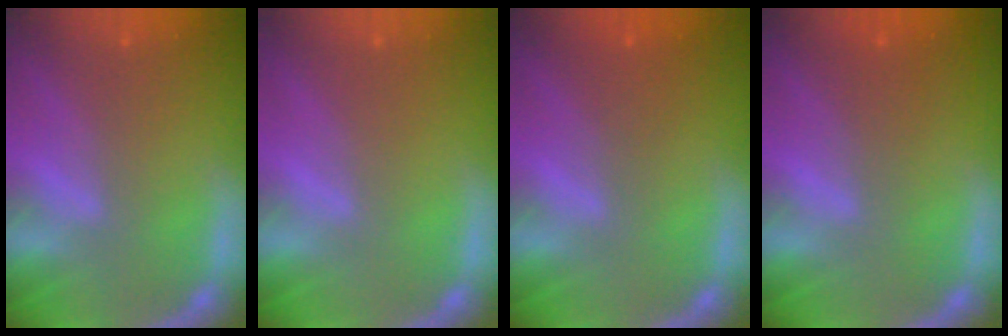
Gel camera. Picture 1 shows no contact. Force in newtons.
{"total": 0.0}
{"total": 1.5}
{"total": 1.5}